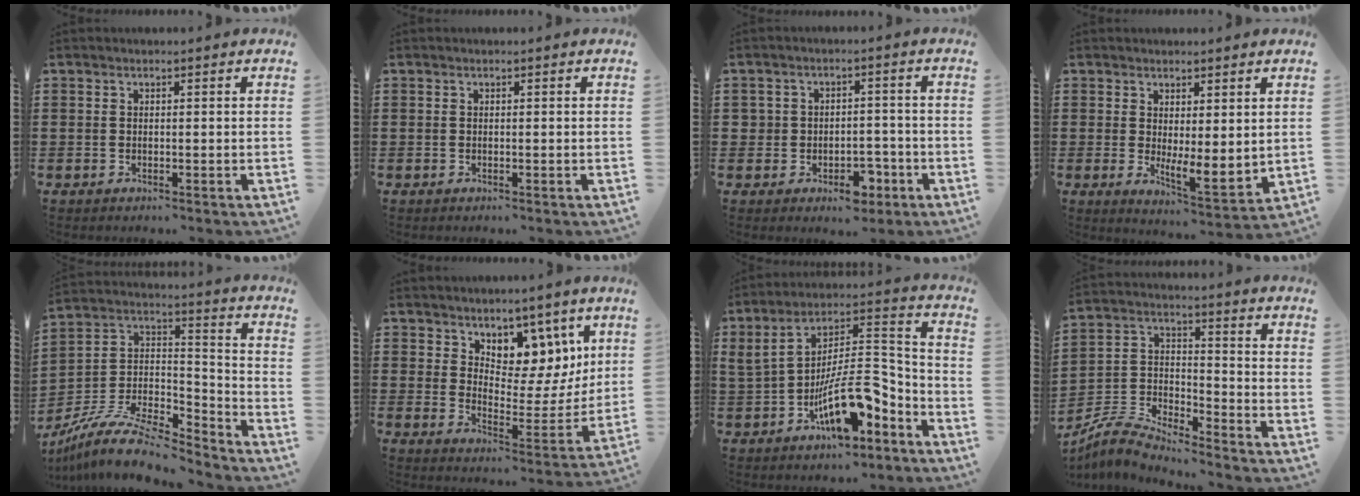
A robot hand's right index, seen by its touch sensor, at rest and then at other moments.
{"total": 0.0}
{"total": 4.5, "force": [-2.1, 3.2, 2.4], "torque": [-0.045, 0.010, -0.039]}
{"total": 3.0, "force": [1.2, 1.1, 2.5], "torque": [-0.053, -0.008, 0.022]}
{"total": 11.1, "force": [-9.1, 3.1, 5.6], "torque": [-0.113, 0.016, -0.177]}
{"total": 7.0, "force": [5.4, 4.2, 1.6], "torque": [-0.050, -0.050, 0.095]}
{"total": 13.0, "force": [-6.5, 5.3, 9.9], "torque": [-0.163, 0.005, -0.127]}
{"total": 5.5, "force": [-5.3, 0.6, 1.3], "torque": [-0.050, -0.012, -0.112]}